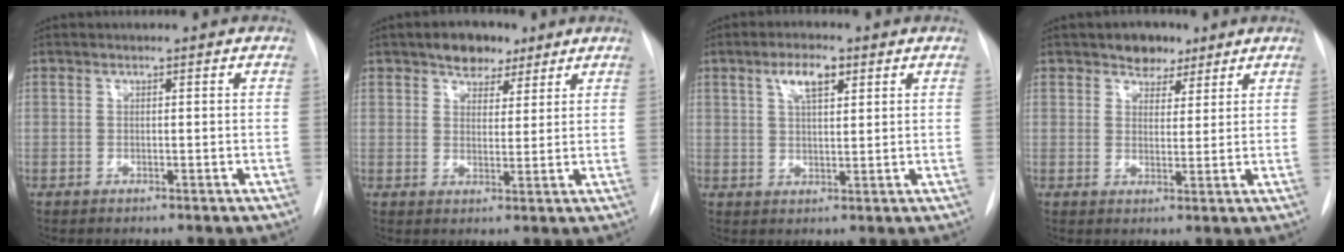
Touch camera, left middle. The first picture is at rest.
{"total": 5.5, "force": [3.9, 3.2, 2.3], "torque": [-0.029, 0.008, 0.063]}
{"total": 5.0, "force": [2.5, 1.6, 4.0], "torque": [-0.077, 0.007, 0.046]}
{"total": 4.6, "force": [3.3, 2.8, 1.5], "torque": [-0.017, 0.004, 0.052]}